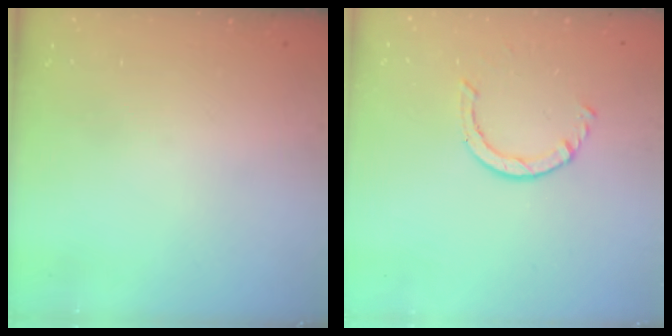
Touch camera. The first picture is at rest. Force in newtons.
{"total": 2.2, "press": 2.2, "slide": 0.4}